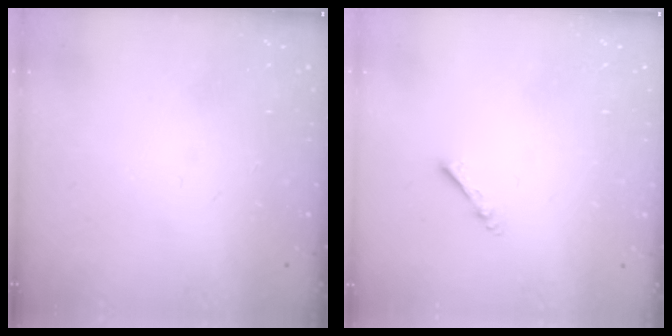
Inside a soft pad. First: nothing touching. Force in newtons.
{"total": 2.2, "press": 2.1, "slide": 0.4}